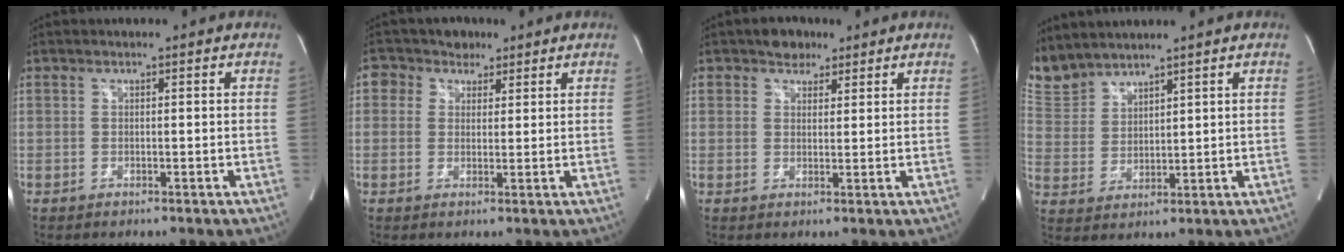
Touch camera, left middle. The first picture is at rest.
{"total": 4.4, "force": [2.4, 3.7, 0.8], "torque": [-0.018, 0.025, 0.041]}
{"total": 3.4, "force": [2.4, 2.3, 1.0], "torque": [-0.016, 0.007, 0.037]}
{"total": 7.1, "force": [7.0, 1.3, 0.4], "torque": [-0.023, 0.008, 0.159]}